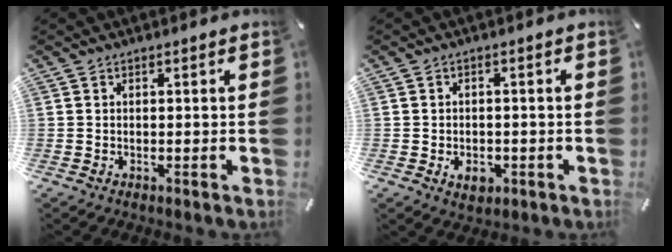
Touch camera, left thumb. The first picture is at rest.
{"total": 4.1, "force": [-1.4, 3.0, 2.5], "torque": [-0.040, 0.002, -0.026]}